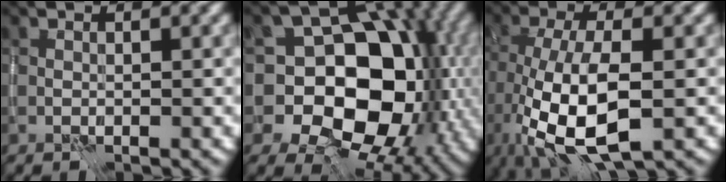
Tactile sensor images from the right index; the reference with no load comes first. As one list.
[{"total": 13.6, "force": [-1.4, 10.3, 8.8], "torque": [-0.086, 0.005, -0.048]}, {"total": 9.5, "force": [-2.7, 3.6, 8.4], "torque": [-0.177, -0.011, -0.049]}]